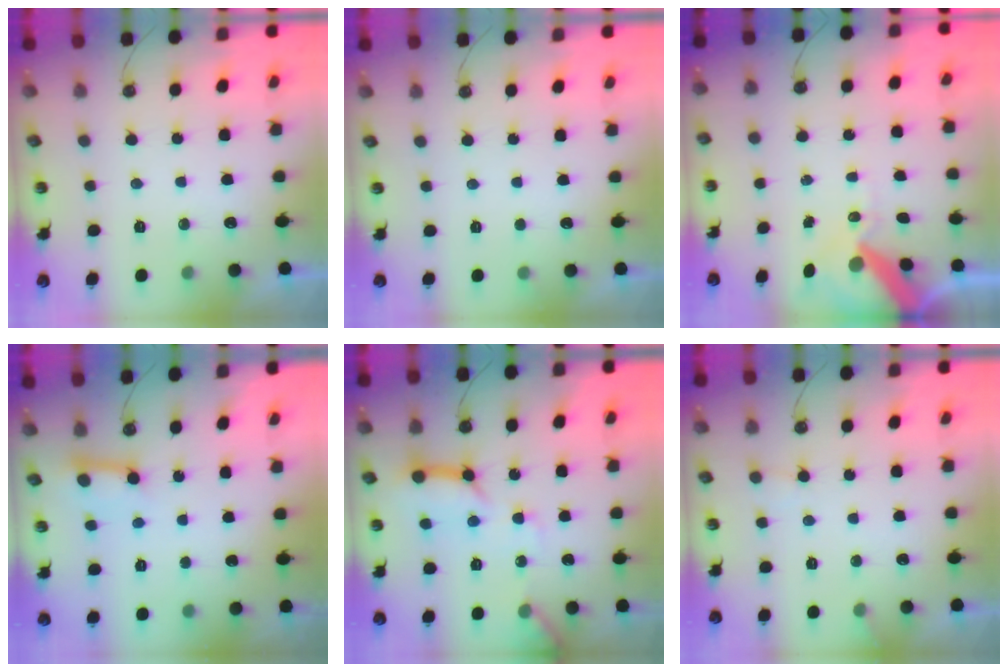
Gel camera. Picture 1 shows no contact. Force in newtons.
{"total": 3.6, "press": 3.5, "slide": 0.3}
{"total": 10.9, "press": 10.8, "slide": 1.5}
{"total": 7.4, "press": 7.3, "slide": 0.7}
{"total": 14.7, "press": 14.6, "slide": 1.6}
{"total": 6.7, "press": 6.7, "slide": 0.4}